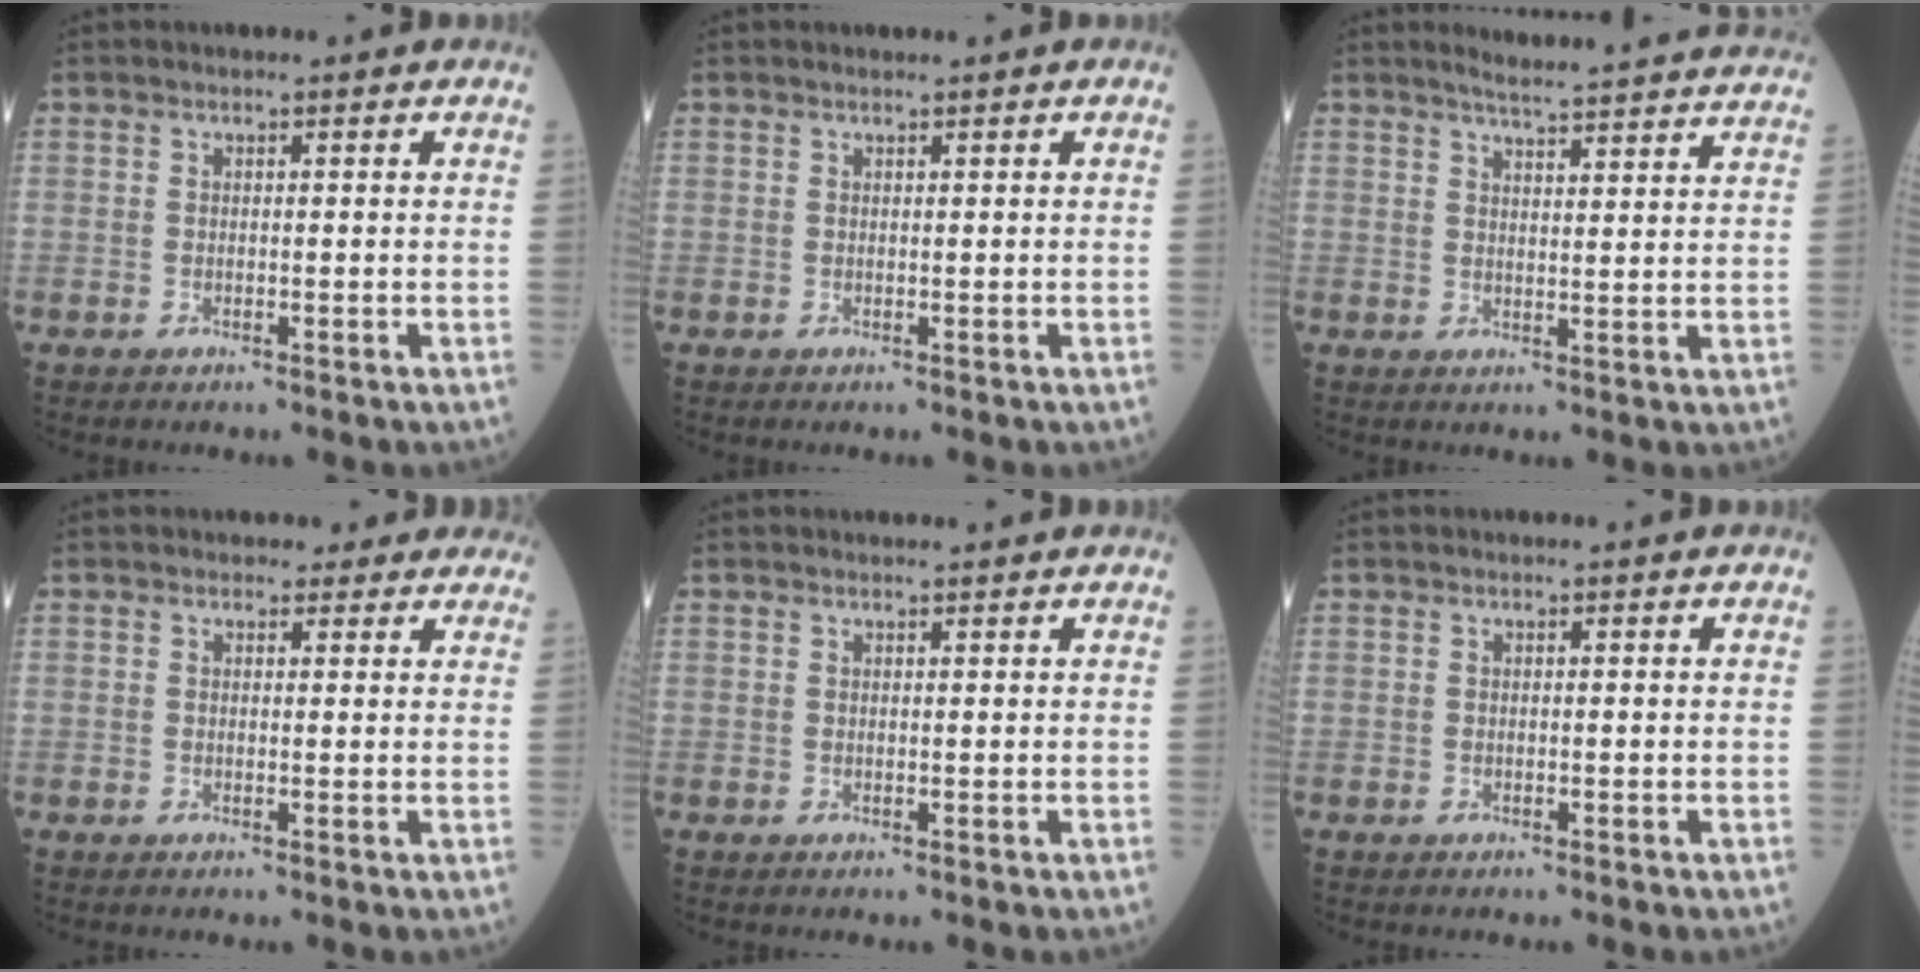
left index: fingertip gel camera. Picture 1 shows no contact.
{"total": 0.0}
{"total": 17.2, "force": [16.5, 0.5, 5.1], "torque": [-0.067, -0.032, 0.191]}
{"total": 3.8, "force": [3.2, 2.0, 0.4], "torque": [0.012, 0.005, 0.023]}
{"total": 1.6, "force": [1.5, 0.2, 0.4], "torque": [-0.006, 0.011, 0.020]}
{"total": 0.0}